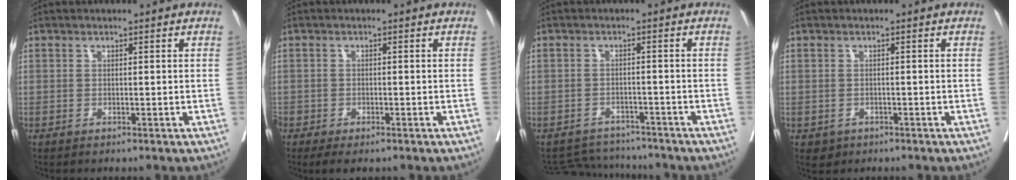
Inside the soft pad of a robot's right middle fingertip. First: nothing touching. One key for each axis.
{"total": 4.4, "fx": -3.1, "fy": 1.9, "fz": 2.4, "tx": -0.047, "ty": -0.013, "tz": -0.050}
{"total": 5.9, "fx": -5.8, "fy": 1.1, "fz": -0.5, "tx": 0.008, "ty": 0.009, "tz": -0.086}
{"total": 1.7, "fx": -0.9, "fy": 1.5, "fz": 0.3, "tx": -0.005, "ty": 0.003, "tz": -0.008}